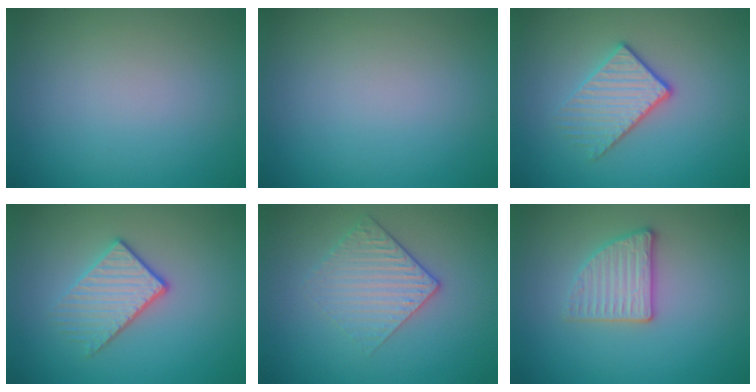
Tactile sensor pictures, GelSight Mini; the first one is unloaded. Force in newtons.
{"total": 0.0}
{"total": 3.3, "press": 2.7, "slide": 1.8}
{"total": 3.3, "press": 2.7, "slide": 1.8}
{"total": 3.0, "press": 2.6, "slide": 1.5}
{"total": 2.9, "press": 2.7, "slide": 1.1}